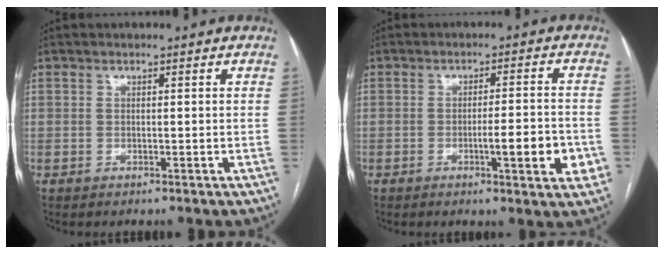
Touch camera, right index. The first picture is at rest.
{"total": 7.4, "force": [-2.3, 1.0, 6.9], "torque": [-0.088, 0.001, -0.029]}